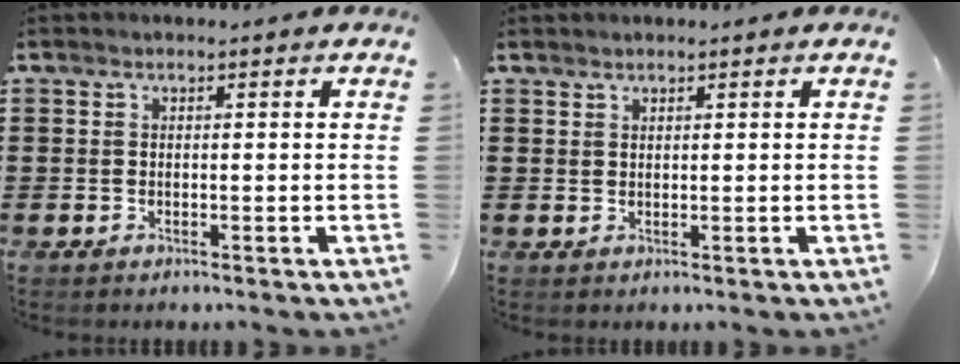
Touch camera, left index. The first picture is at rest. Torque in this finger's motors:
{"motor_torque": [-0.24, 0.18, 0.06, -0.05]}